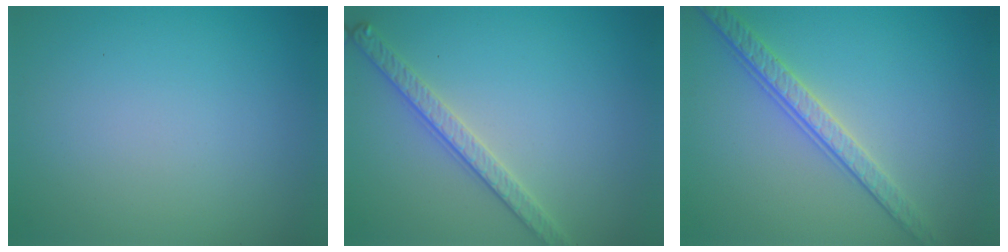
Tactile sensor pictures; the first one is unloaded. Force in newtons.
{"total": 2.8, "press": 2.7, "slide": 0.8}
{"total": 3.6, "press": 3.2, "slide": 1.7}